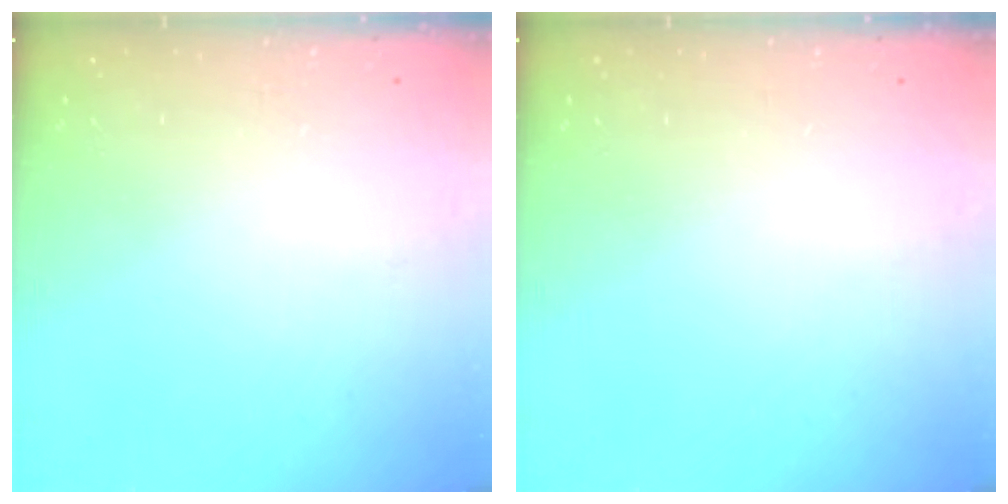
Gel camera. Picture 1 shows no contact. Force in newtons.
{"total": 0.0}